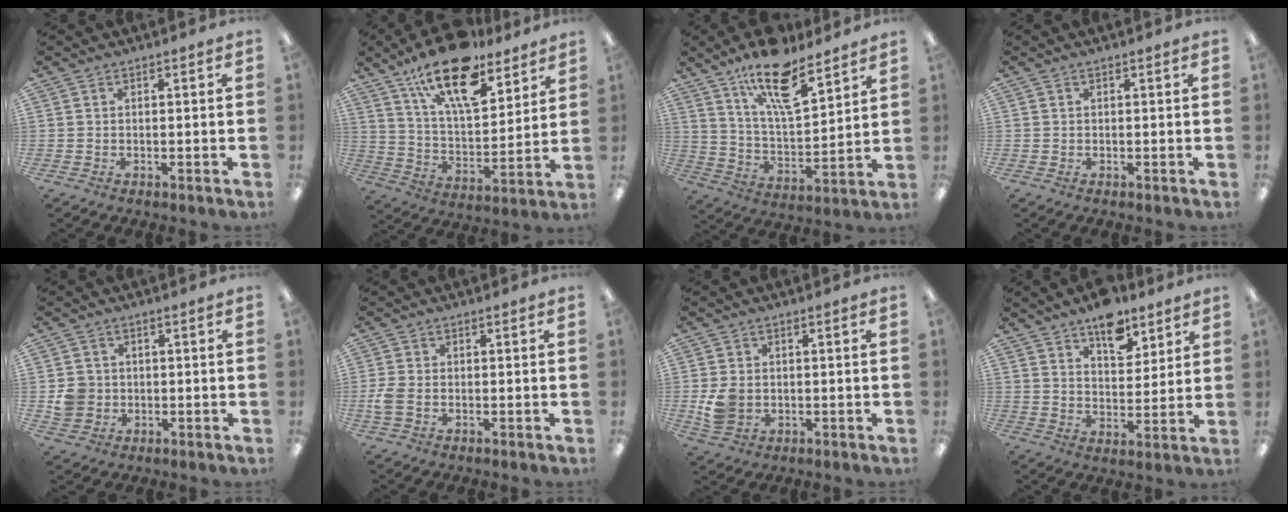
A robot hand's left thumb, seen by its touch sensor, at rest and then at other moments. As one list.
[{"total": 20.3, "force": [14.1, 8.1, 12.3], "torque": [-0.203, -0.077, 0.241]}, {"total": 17.3, "force": [12.0, 6.2, 10.8], "torque": [-0.179, -0.060, 0.201]}, {"total": 0.0}, {"total": 5.0, "force": [-0.2, 4.8, 1.4], "torque": [-0.024, 0.011, 0.000]}, {"total": 3.7, "force": [-0.8, 2.3, 2.7], "torque": [-0.059, 0.003, -0.016]}, {"total": 5.4, "force": [-0.6, 4.4, 3.1], "torque": [-0.059, 0.002, -0.009]}, {"total": 10.6, "force": [7.8, 5.1, 5.0], "torque": [-0.059, -0.046, 0.135]}]